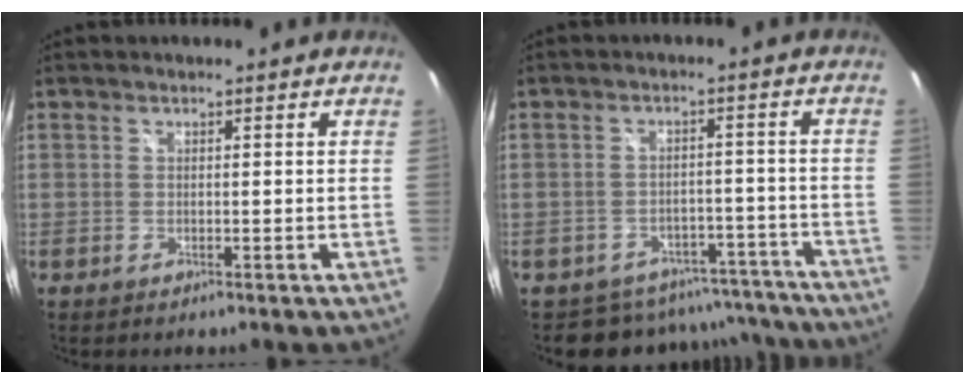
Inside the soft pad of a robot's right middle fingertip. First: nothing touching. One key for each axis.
{"total": 11.8, "fx": -10.4, "fy": 5.6, "fz": 1.2, "tx": -0.018, "ty": 0.034, "tz": -0.122}